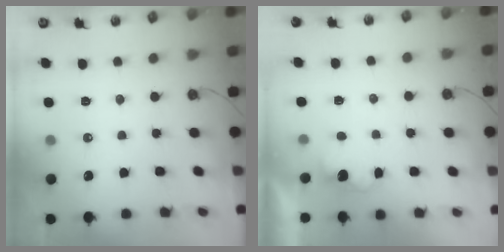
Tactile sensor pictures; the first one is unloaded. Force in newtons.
{"total": 1.6, "press": 1.4, "slide": 0.8}